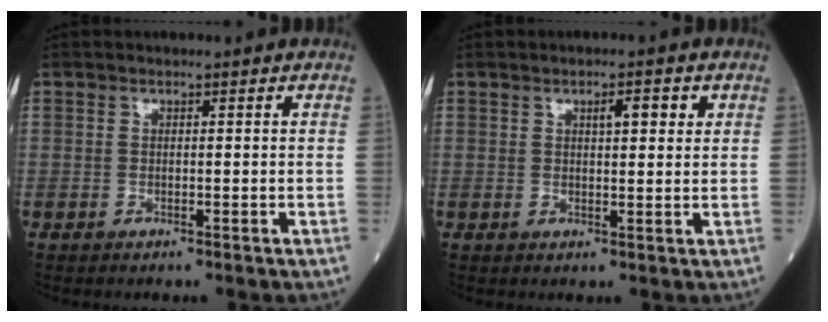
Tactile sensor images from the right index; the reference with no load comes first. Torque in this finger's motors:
{"motor_torque": [0.04, 0.02, 0.05, 0.02]}